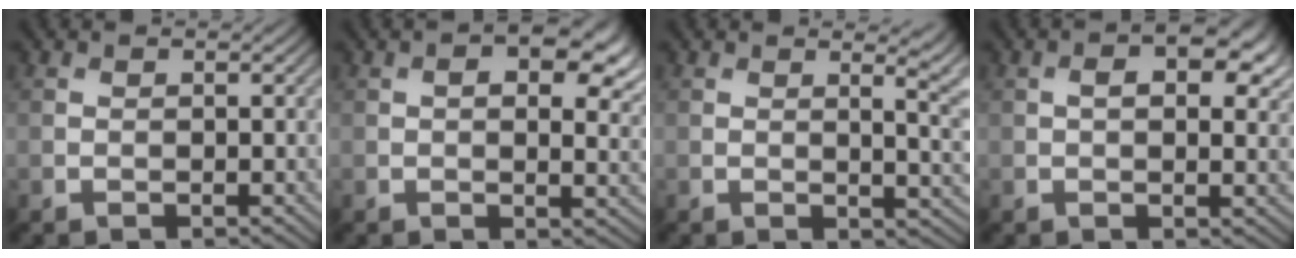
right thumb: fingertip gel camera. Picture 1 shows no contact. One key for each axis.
{"total": 9.5, "fx": 3.4, "fy": 4.9, "fz": 7.4, "tx": -0.102, "ty": -0.001, "tz": 0.046}
{"total": 6.4, "fx": 2.2, "fy": 2.6, "fz": 5.4, "tx": -0.047, "ty": 0.006, "tz": 0.024}
{"total": 7.3, "fx": 2.5, "fy": 3.9, "fz": 5.7, "tx": -0.083, "ty": 0.002, "tz": 0.033}